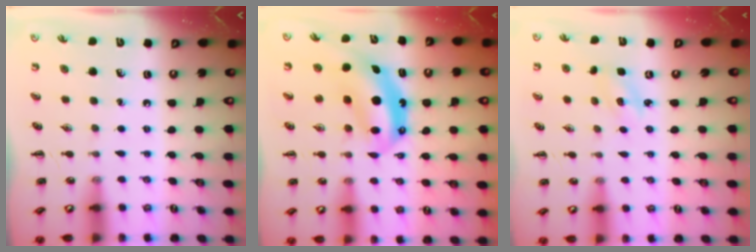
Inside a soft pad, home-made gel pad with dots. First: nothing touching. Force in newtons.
{"total": 7.0, "press": 6.9, "slide": 1.4}
{"total": 2.2, "press": 2.1, "slide": 0.6}